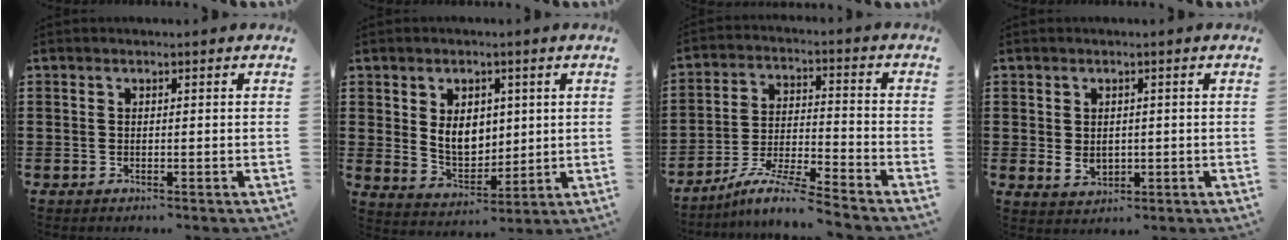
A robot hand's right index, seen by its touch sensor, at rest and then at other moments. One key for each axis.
{"total": 7.0, "fx": 1.4, "fy": 5.1, "fz": 4.5, "tx": -0.076, "ty": 0.006, "tz": 0.023}
{"total": 6.9, "fx": -6.3, "fy": -0.1, "fz": 3.0, "tx": -0.067, "ty": -0.009, "tz": -0.124}
{"total": 2.5, "fx": 0.1, "fy": 2.0, "fz": 1.6, "tx": -0.035, "ty": 0.006, "tz": 0.002}